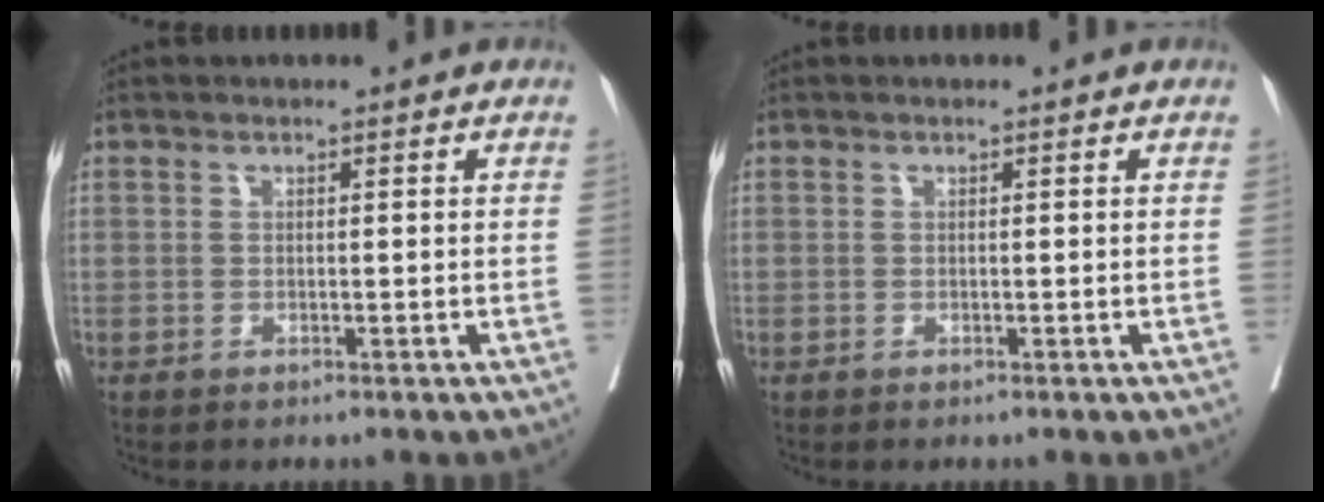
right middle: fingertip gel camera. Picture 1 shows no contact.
{"total": 0.0}